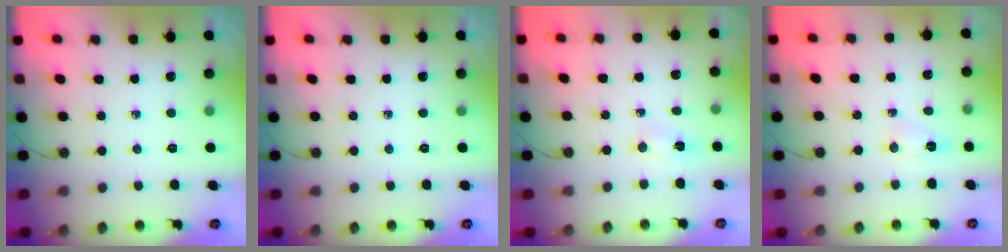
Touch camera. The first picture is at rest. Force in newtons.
{"total": 0.0}
{"total": 2.1, "press": 1.6, "slide": 1.3}
{"total": 4.3, "press": 3.6, "slide": 2.5}